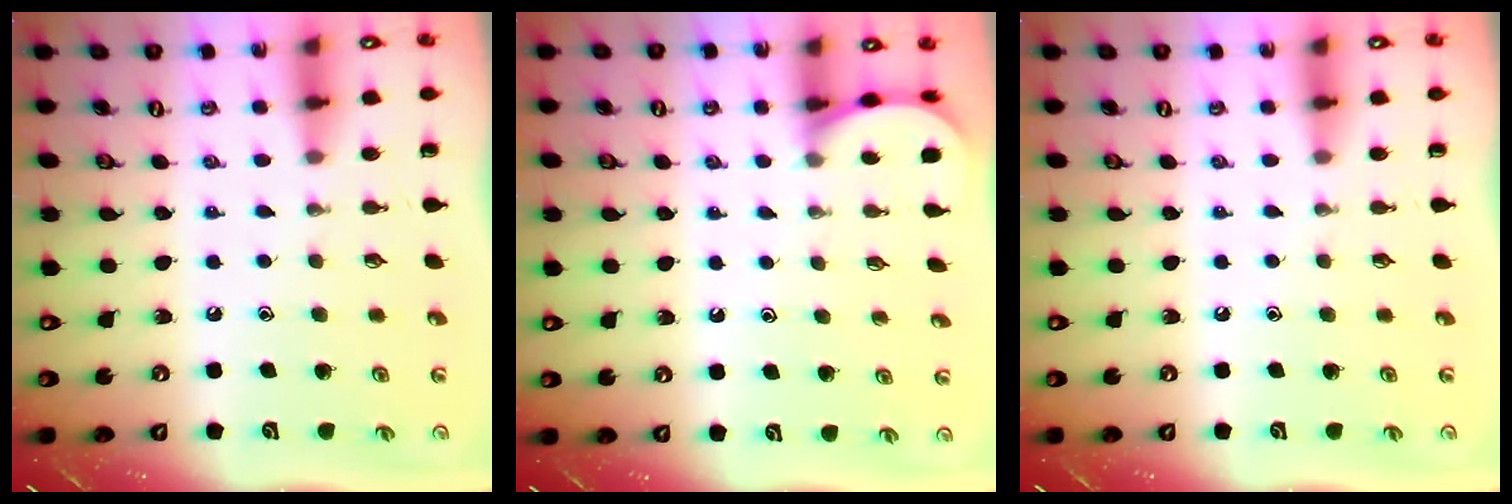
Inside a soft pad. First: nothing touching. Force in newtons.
{"total": 1.4, "press": 1.4, "slide": 0.1}
{"total": 0.0}